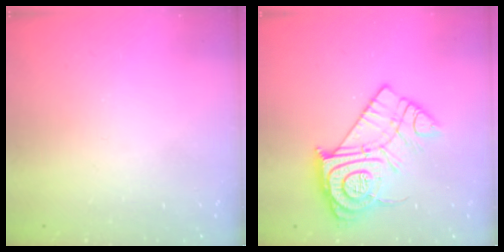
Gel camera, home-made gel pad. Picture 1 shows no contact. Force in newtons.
{"total": 16.1, "press": 16.1, "slide": 1.1}